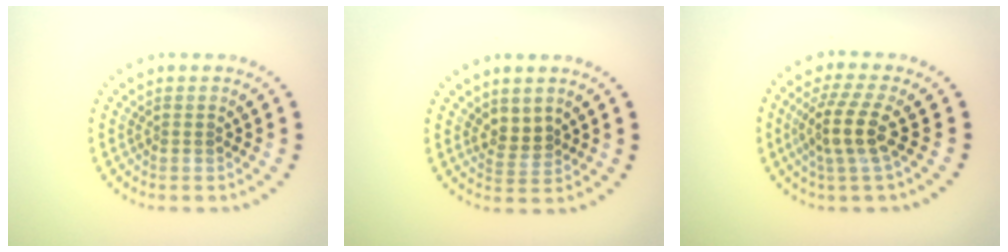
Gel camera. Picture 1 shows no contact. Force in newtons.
{"total": 2.0, "press": 1.7, "slide": 1.1}
{"total": 3.8, "press": 2.9, "slide": 2.5}